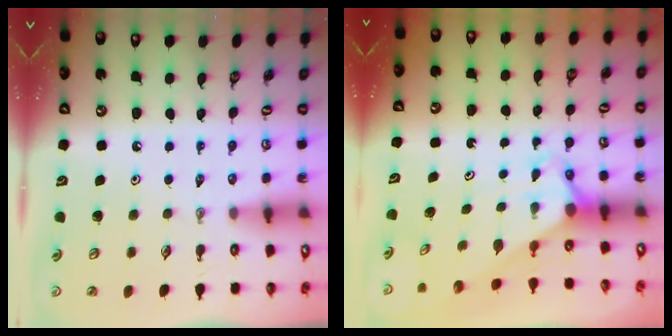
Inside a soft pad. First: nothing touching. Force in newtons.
{"total": 2.7, "press": 2.7, "slide": 0.0}